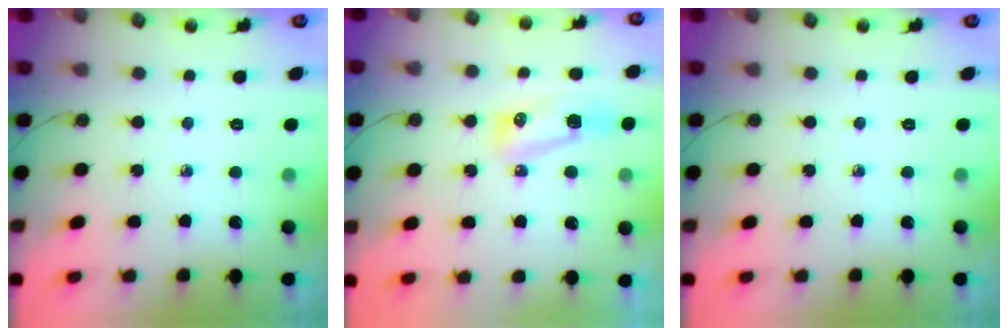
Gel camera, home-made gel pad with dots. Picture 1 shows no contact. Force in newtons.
{"total": 16.3, "press": 10.8, "slide": 12.2}
{"total": 0.0}